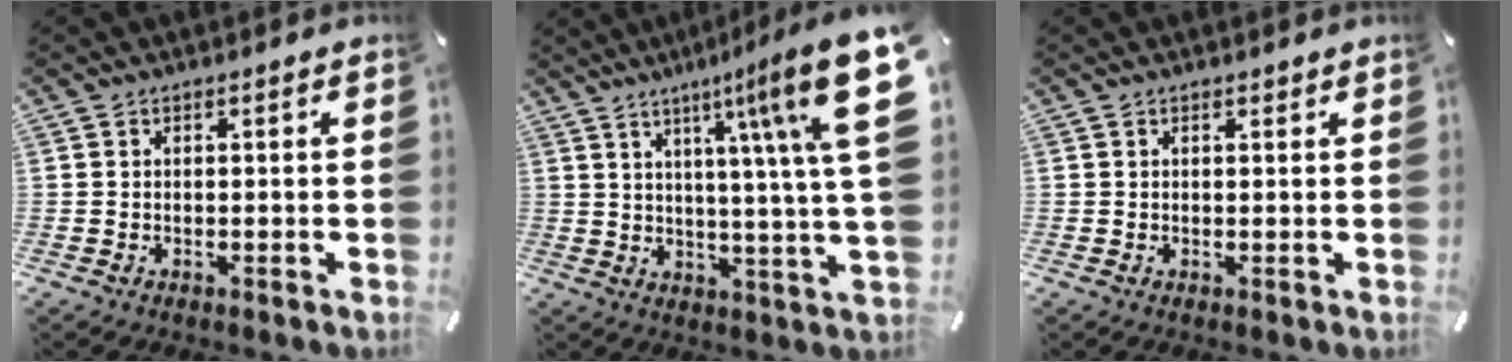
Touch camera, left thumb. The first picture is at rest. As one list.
[{"total": 20.5, "force": [7.8, 2.5, 18.8], "torque": [-0.271, -0.044, 0.106]}, {"total": 0.5, "force": [0.3, 0.3, 0.3], "torque": [-0.007, 0.002, 0.006]}]